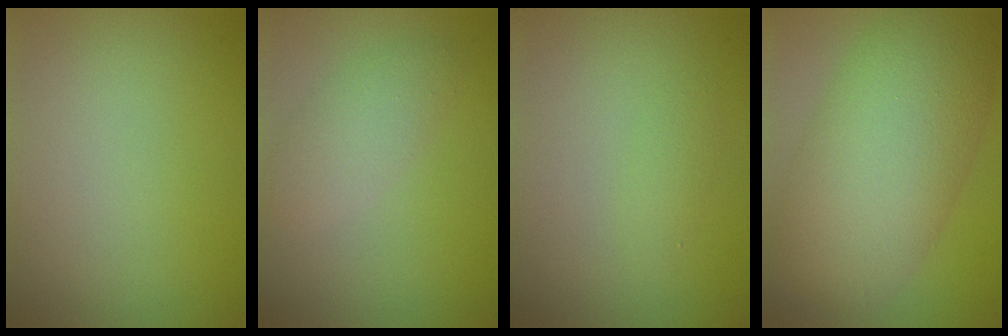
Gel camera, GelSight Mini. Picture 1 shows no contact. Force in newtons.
{"total": 2.4, "press": 2.4, "slide": 0.1}
{"total": 0.9, "press": 0.9, "slide": 0.1}
{"total": 10.2, "press": 10.2, "slide": 0.3}